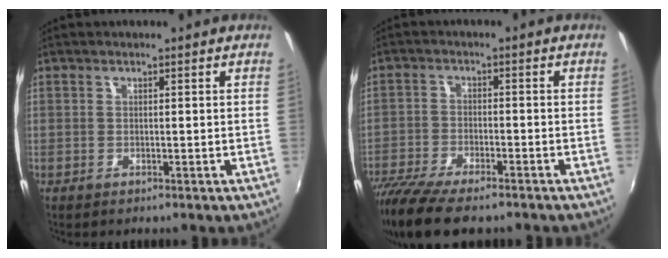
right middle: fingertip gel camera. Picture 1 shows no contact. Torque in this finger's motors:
{"motor_torque": [1.10, -1.03, 0.45, 0.17]}